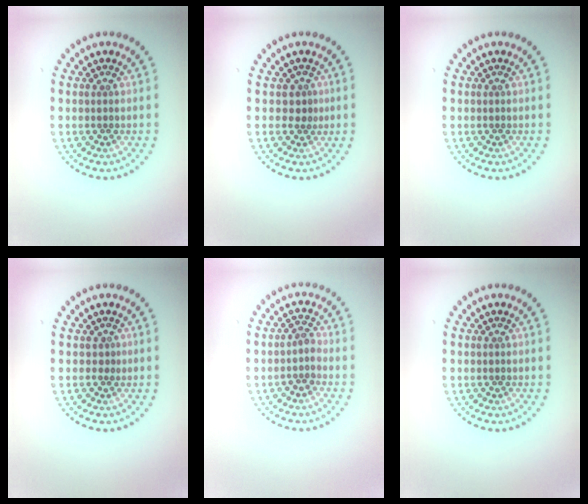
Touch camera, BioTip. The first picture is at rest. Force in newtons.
{"total": 1.3, "press": 0.9, "slide": 0.9}
{"total": 0.0}
{"total": 0.6, "press": 0.3, "slide": 0.5}
{"total": 1.6, "press": 1.4, "slide": 0.9}
{"total": 0.0}